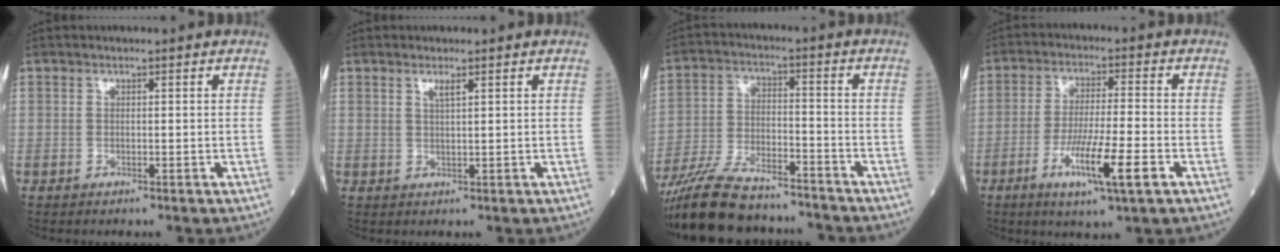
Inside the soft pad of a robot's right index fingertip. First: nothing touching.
{"total": 1.5, "force": [0.9, 0.0, 1.2], "torque": [-0.023, -0.002, 0.018]}
{"total": 16.5, "force": [-14.8, 3.5, 6.4], "torque": [-0.132, -0.006, -0.248]}
{"total": 9.8, "force": [-4.1, 0.3, 8.9], "torque": [-0.163, -0.016, -0.072]}